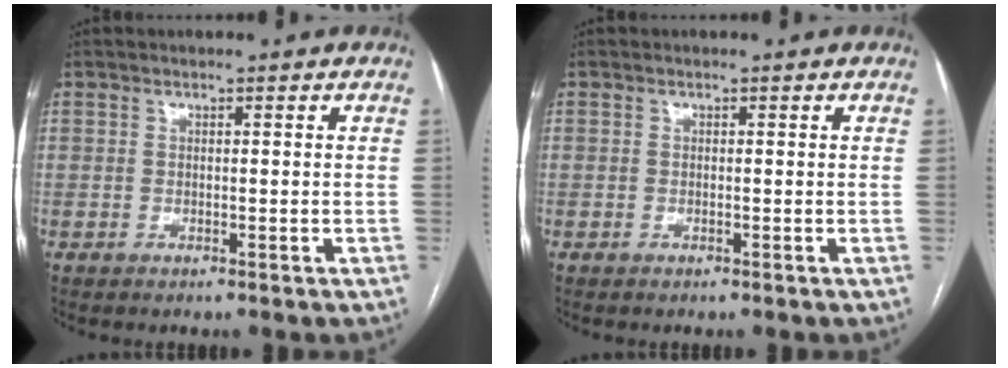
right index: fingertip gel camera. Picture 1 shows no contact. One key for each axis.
{"total": 0.0}